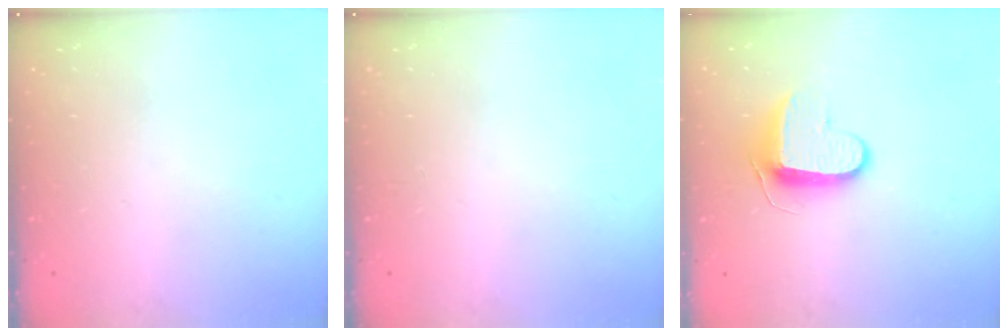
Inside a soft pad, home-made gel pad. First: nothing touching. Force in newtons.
{"total": 0.0}
{"total": 8.9, "press": 8.9, "slide": 0.2}